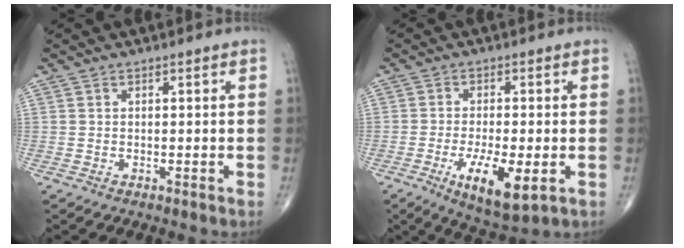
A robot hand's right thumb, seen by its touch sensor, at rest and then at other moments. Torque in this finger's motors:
{"motor_torque": [1.23, 0.96, 0.42, -0.59, 0.29]}